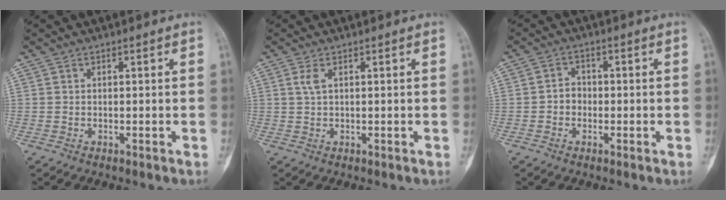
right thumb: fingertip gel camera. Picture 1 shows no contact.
{"total": 1.6, "force": [0.6, 0.5, 1.4], "torque": [-0.040, 0.006, 0.018]}
{"total": 2.9, "force": [-0.7, 2.5, 1.3], "torque": [-0.006, 0.011, -0.019]}